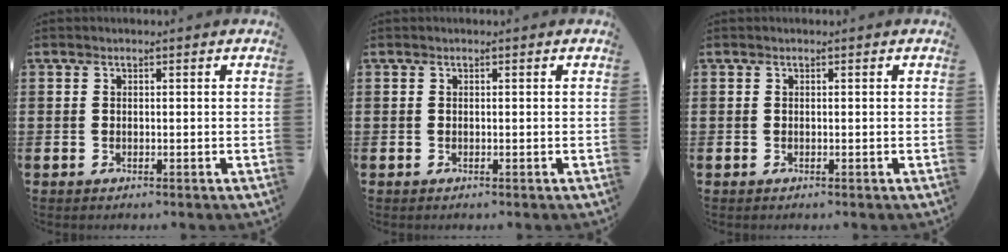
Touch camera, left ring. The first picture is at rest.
{"total": 0.0}
{"total": 0.0}